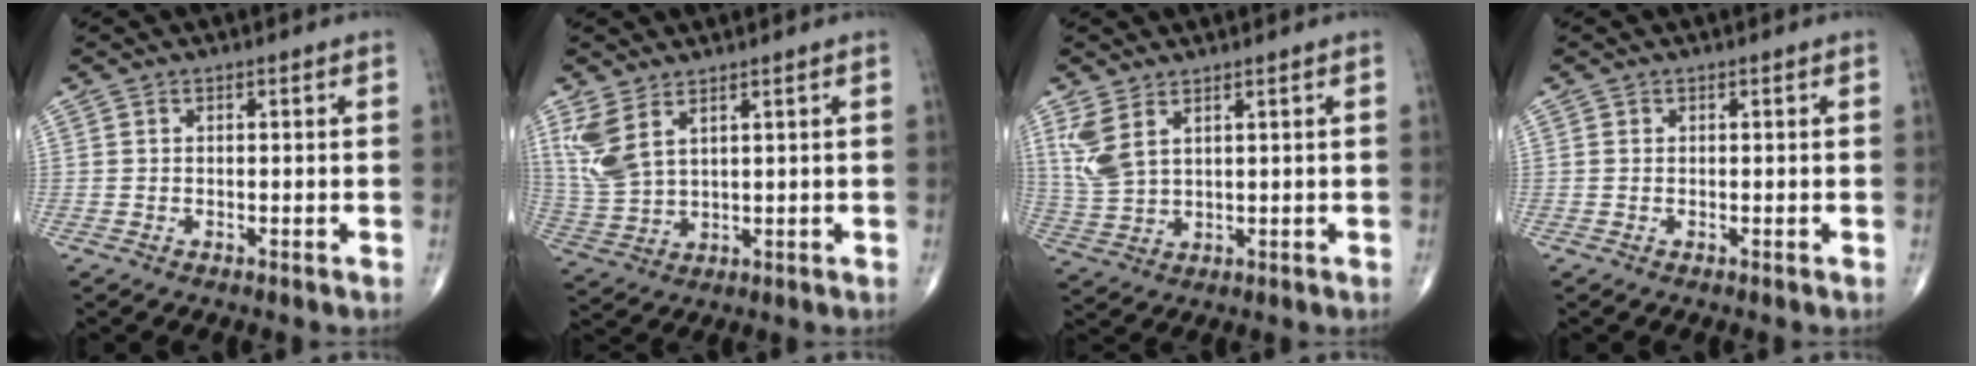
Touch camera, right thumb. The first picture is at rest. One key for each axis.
{"total": 7.5, "fx": 4.1, "fy": 3.3, "fz": 5.4, "tx": -0.126, "ty": -0.012, "tz": 0.096}
{"total": 6.1, "fx": 3.2, "fy": 2.8, "fz": 4.4, "tx": -0.106, "ty": -0.009, "tz": 0.078}
{"total": 0.0}